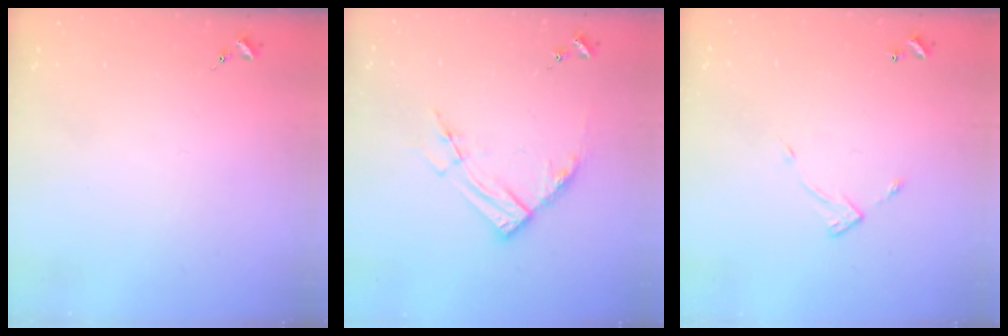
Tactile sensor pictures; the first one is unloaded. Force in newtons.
{"total": 10.3, "press": 10.2, "slide": 1.0}
{"total": 5.5, "press": 5.5, "slide": 0.2}